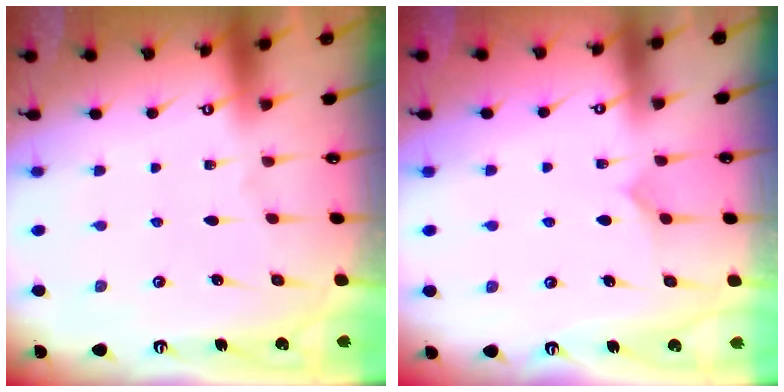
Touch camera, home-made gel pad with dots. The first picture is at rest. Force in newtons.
{"total": 5.1, "press": 5.1, "slide": 0.5}